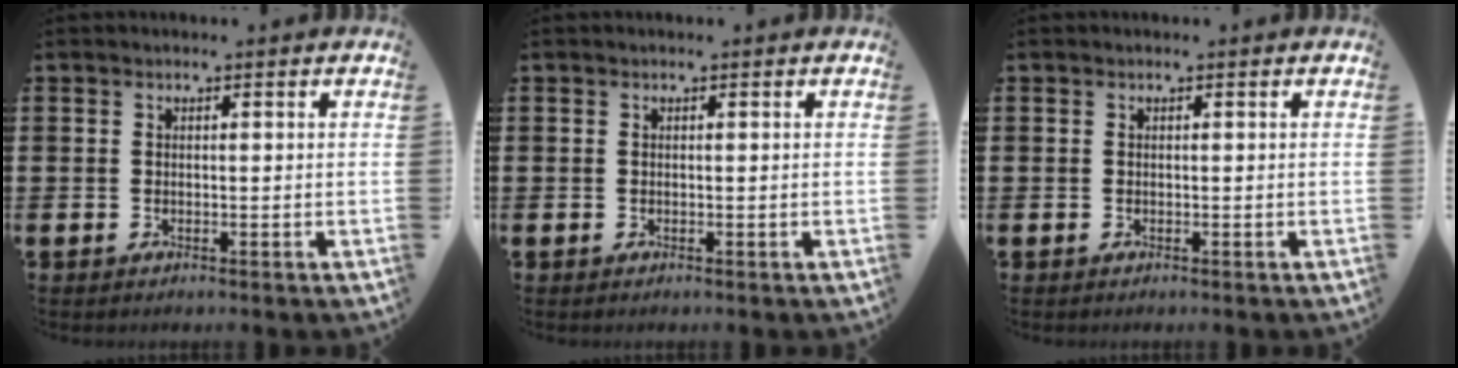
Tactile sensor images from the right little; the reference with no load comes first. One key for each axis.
{"total": 0.0}
{"total": 0.0}